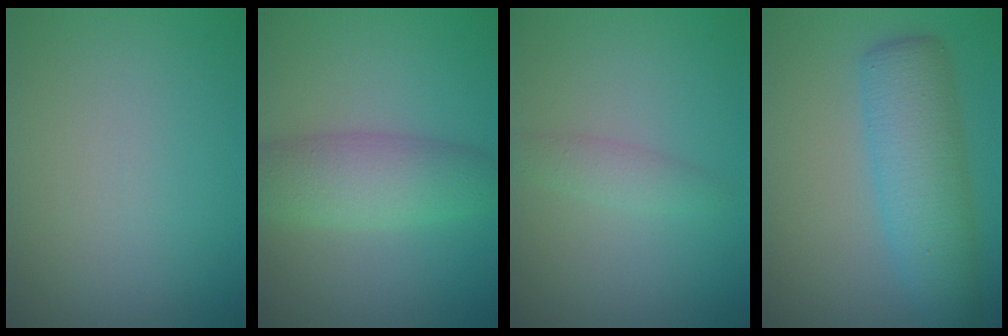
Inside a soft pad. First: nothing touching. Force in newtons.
{"total": 5.0, "press": 5.0, "slide": 0.1}
{"total": 1.5, "press": 1.5, "slide": 0.0}
{"total": 6.1, "press": 6.1, "slide": 0.2}